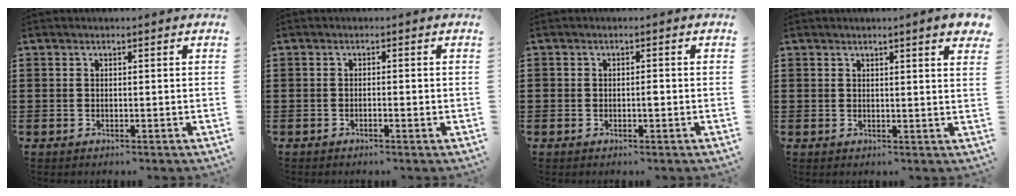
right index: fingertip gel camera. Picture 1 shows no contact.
{"total": 1.0, "force": [-0.6, 0.0, 0.8], "torque": [-0.014, -0.005, -0.011]}
{"total": 1.2, "force": [-0.4, 0.5, 1.0], "torque": [-0.020, -0.002, -0.008]}
{"total": 2.3, "force": [1.7, -0.2, 1.5], "torque": [-0.032, 0.001, 0.031]}